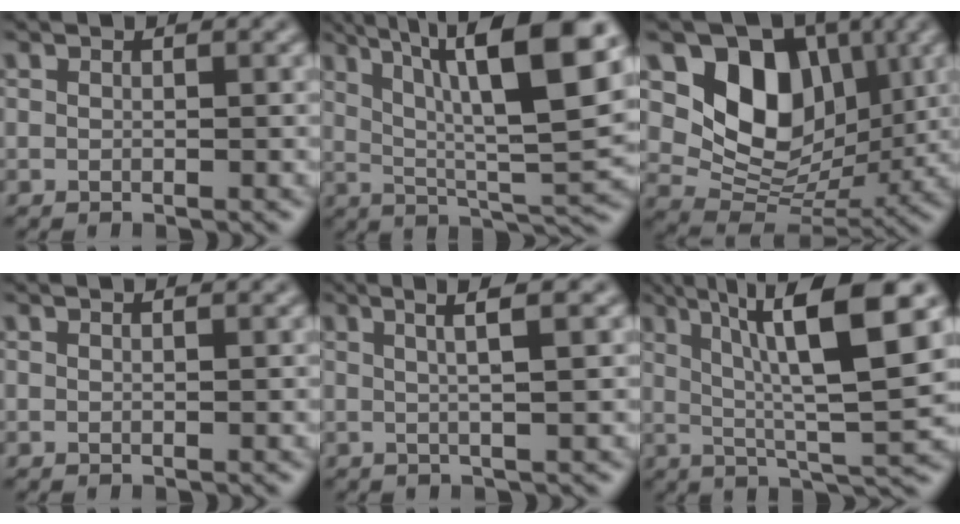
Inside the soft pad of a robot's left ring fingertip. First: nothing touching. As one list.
[{"total": 12.8, "force": [5.6, 3.2, 11.1], "torque": [-0.171, 0.013, 0.098]}, {"total": 8.6, "force": [2.8, 6.6, 4.8], "torque": [-0.086, -0.013, 0.054]}, {"total": 0.8, "force": [0.7, 0.2, 0.3], "torque": [0.000, 0.000, 0.003]}, {"total": 2.8, "force": [0.7, 0.1, 2.7], "torque": [-0.048, 0.008, 0.017]}, {"total": 10.4, "force": [3.8, 2.2, 9.5], "torque": [-0.142, 0.013, 0.070]}]